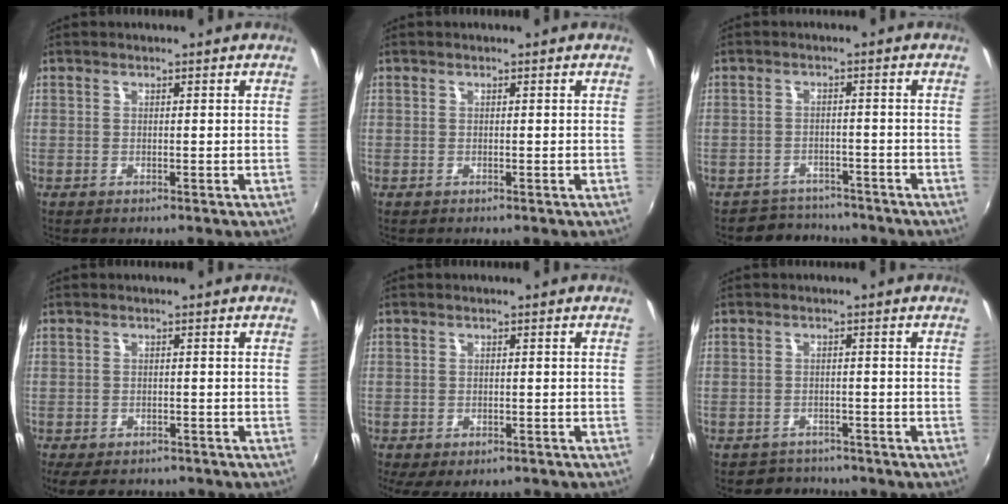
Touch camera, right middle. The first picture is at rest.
{"total": 0.0}
{"total": 5.9, "force": [-5.3, 2.5, 0.0], "torque": [-0.014, 0.009, -0.083]}
{"total": 7.8, "force": [-6.1, 3.3, 3.5], "torque": [-0.078, -0.023, -0.091]}
{"total": 5.9, "force": [-3.9, 2.8, 3.3], "torque": [-0.073, -0.030, -0.056]}
{"total": 4.2, "force": [-3.7, 2.0, -0.1], "torque": [-0.011, 0.000, -0.060]}